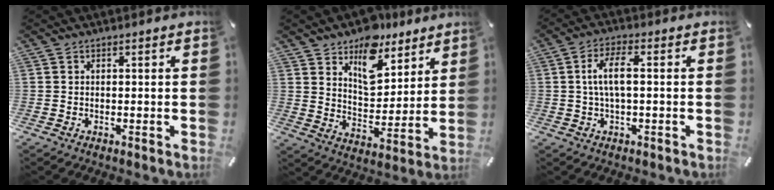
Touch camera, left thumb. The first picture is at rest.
{"total": 12.2, "force": [8.7, 7.5, 4.0], "torque": [-0.057, -0.067, 0.161]}
{"total": 7.1, "force": [0.3, 2.6, 6.6], "torque": [-0.137, 0.006, 0.001]}